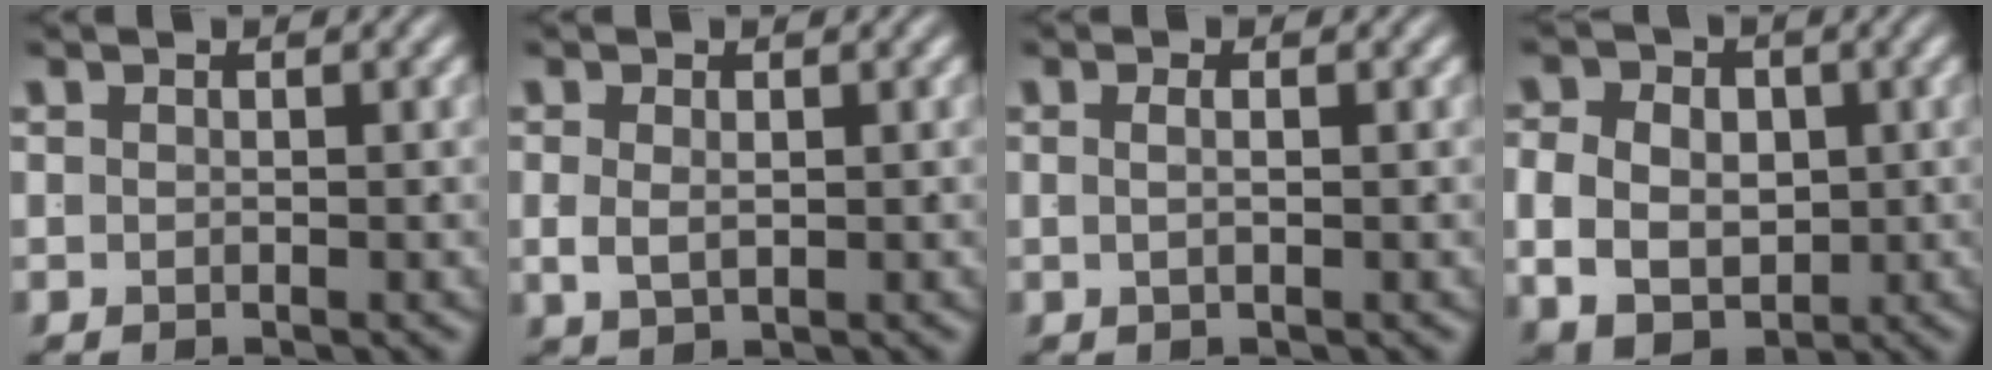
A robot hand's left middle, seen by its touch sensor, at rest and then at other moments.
{"total": 1.4, "force": [0.2, 0.9, 1.1], "torque": [-0.027, -0.005, 0.014]}
{"total": 1.2, "force": [-0.2, -0.5, 1.0], "torque": [-0.015, 0.004, -0.003]}
{"total": 7.7, "force": [-1.2, 6.3, 4.3], "torque": [-0.078, -0.020, -0.009]}